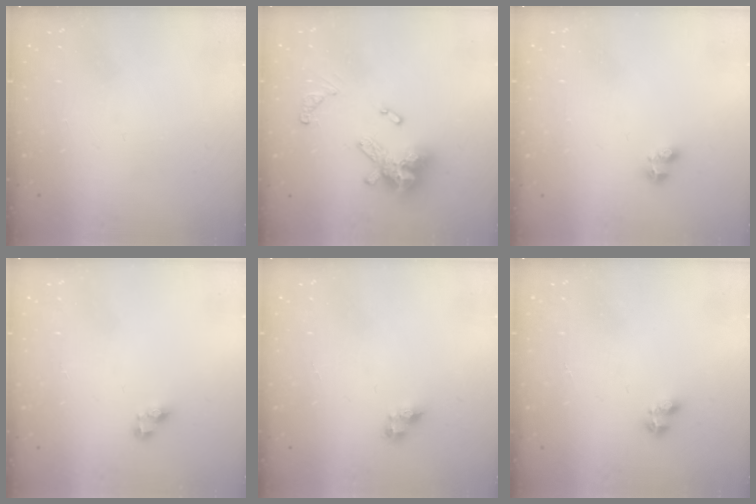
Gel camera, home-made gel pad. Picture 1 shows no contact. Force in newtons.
{"total": 13.7, "press": 13.6, "slide": 1.8}
{"total": 2.2, "press": 2.2, "slide": 0.5}
{"total": 3.6, "press": 3.6, "slide": 0.6}
{"total": 5.1, "press": 5.1, "slide": 0.6}
{"total": 2.2, "press": 2.1, "slide": 0.7}